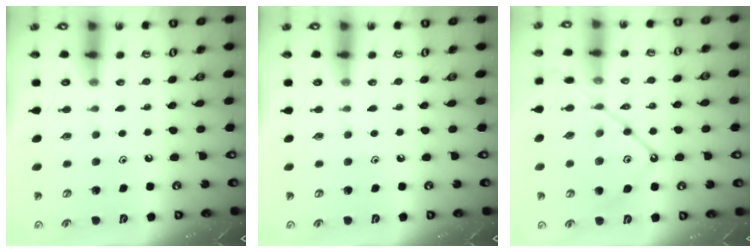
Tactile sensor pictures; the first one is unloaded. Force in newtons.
{"total": 0.0}
{"total": 15.8, "press": 15.7, "slide": 1.5}